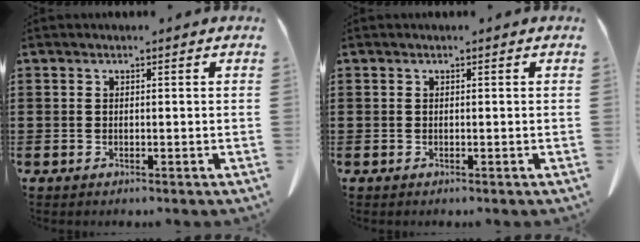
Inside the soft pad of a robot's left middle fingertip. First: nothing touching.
{"total": 0.0}